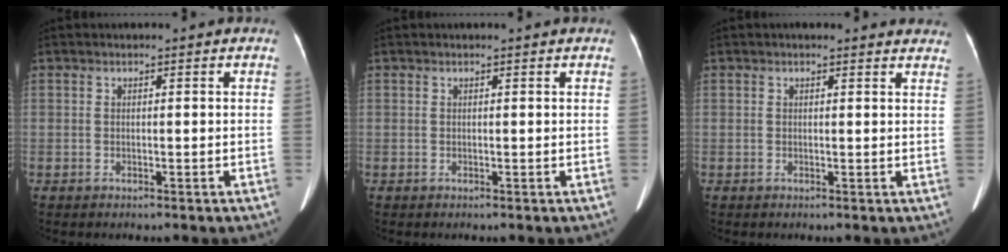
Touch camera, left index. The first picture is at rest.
{"total": 0.6, "force": [0.5, -0.1, 0.2], "torque": [-0.007, 0.001, 0.011]}
{"total": 11.9, "force": [11.1, 2.3, 3.7], "torque": [-0.020, 0.012, 0.109]}